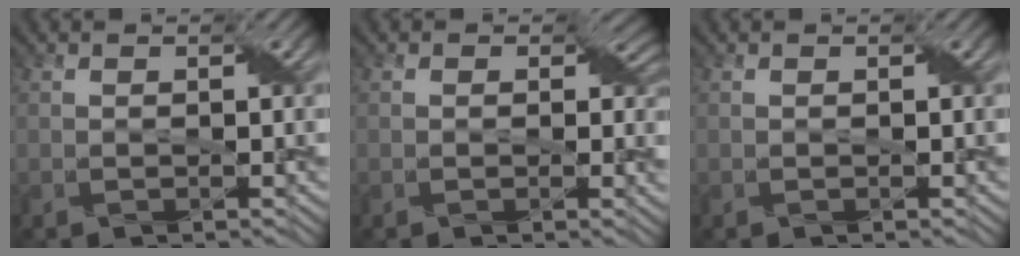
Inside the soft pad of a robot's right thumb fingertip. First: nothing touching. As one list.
[{"total": 3.2, "force": [0.5, 2.3, 2.2], "torque": [-0.025, -0.008, 0.005]}, {"total": 0.0}]